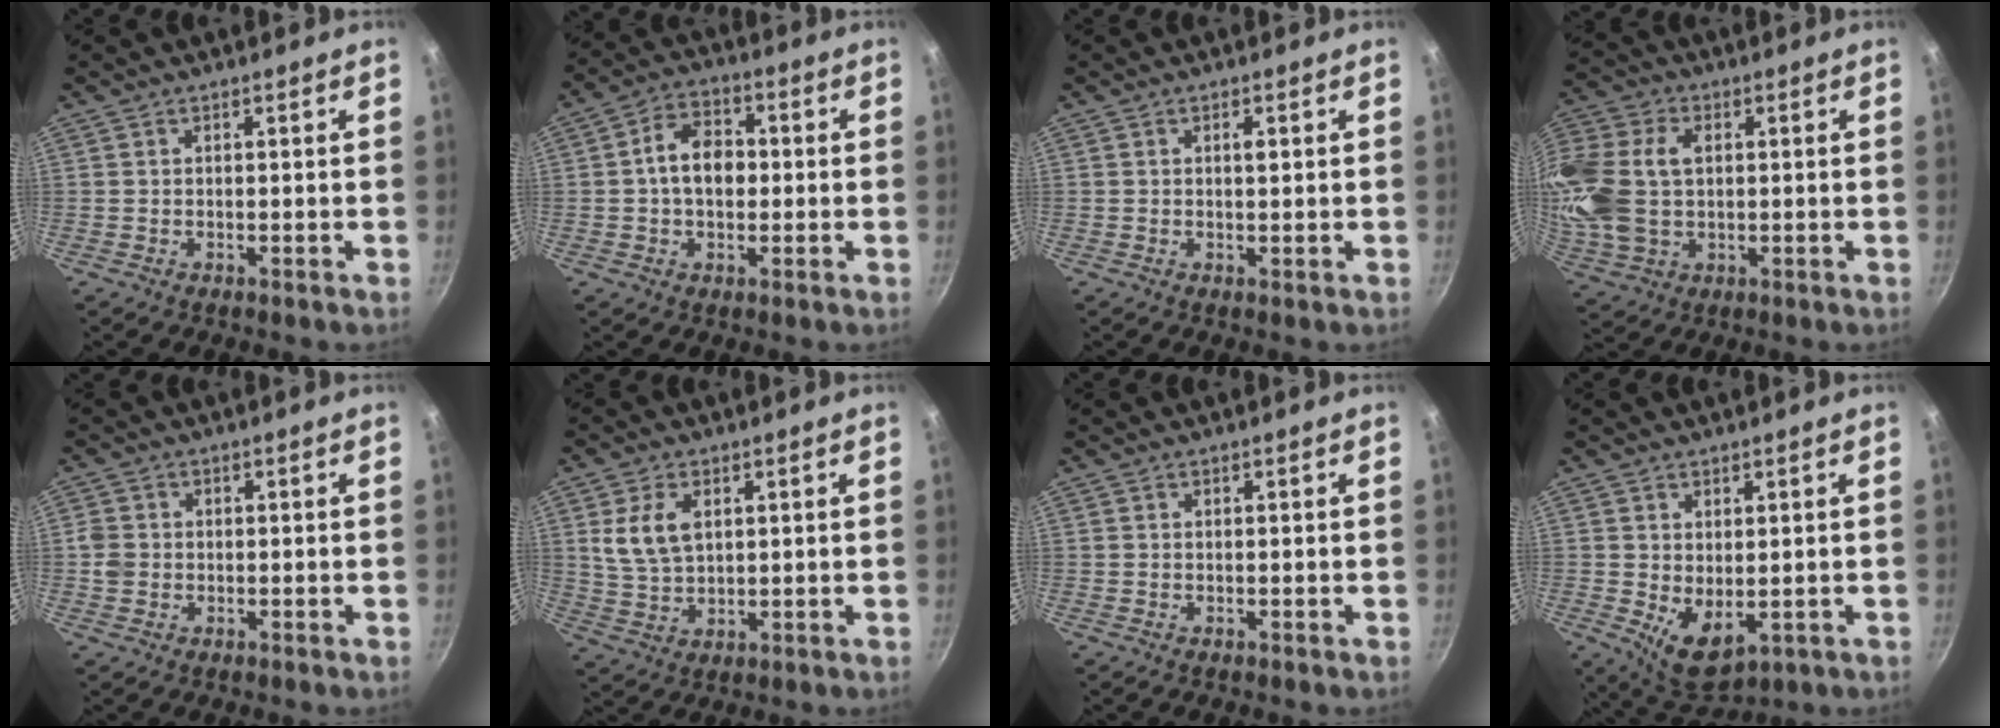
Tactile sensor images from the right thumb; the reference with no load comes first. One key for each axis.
{"total": 8.8, "fx": 0.0, "fy": 6.2, "fz": 6.3, "tx": -0.080, "ty": 0.022, "tz": -0.012}
{"total": 1.6, "fx": 0.4, "fy": 0.6, "fz": 1.4, "tx": -0.021, "ty": -0.002, "tz": 0.005}
{"total": 19.6, "fx": 2.4, "fy": 13.8, "fz": 13.6, "tx": -0.312, "ty": 0.026, "tz": 0.047}
{"total": 3.0, "fx": -0.4, "fy": 2.7, "fz": 1.3, "tx": -0.018, "ty": 0.009, "tz": -0.009}
{"total": 7.8, "fx": 2.2, "fy": 4.8, "fz": 5.7, "tx": -0.102, "ty": -0.010, "tz": 0.047}
{"total": 0.0}
{"total": 7.3, "fx": -0.1, "fy": 4.4, "fz": 5.8, "tx": -0.076, "ty": -0.022, "tz": 0.014}